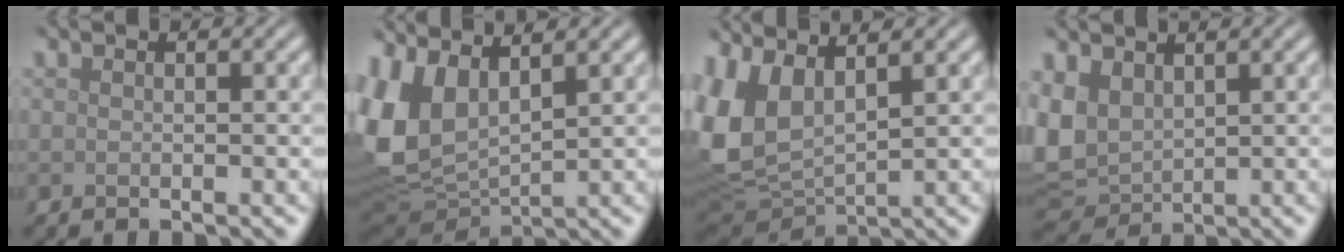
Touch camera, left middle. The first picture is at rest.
{"total": 9.7, "force": [3.3, 5.9, 6.9], "torque": [-0.187, -0.004, 0.070]}
{"total": 8.7, "force": [2.9, 5.1, 6.4], "torque": [-0.178, -0.001, 0.062]}
{"total": 6.2, "force": [1.7, 4.4, 4.1], "torque": [-0.121, -0.001, 0.030]}